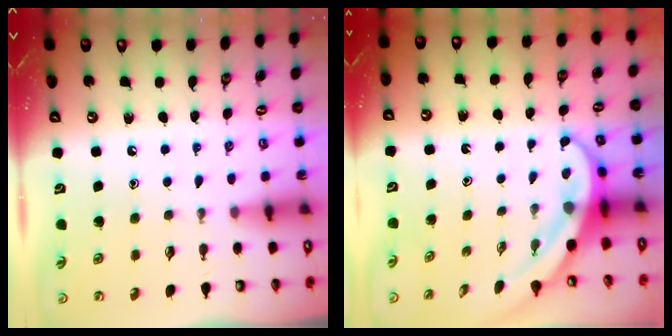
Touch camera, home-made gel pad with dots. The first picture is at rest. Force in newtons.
{"total": 4.4, "press": 4.4, "slide": 0.7}